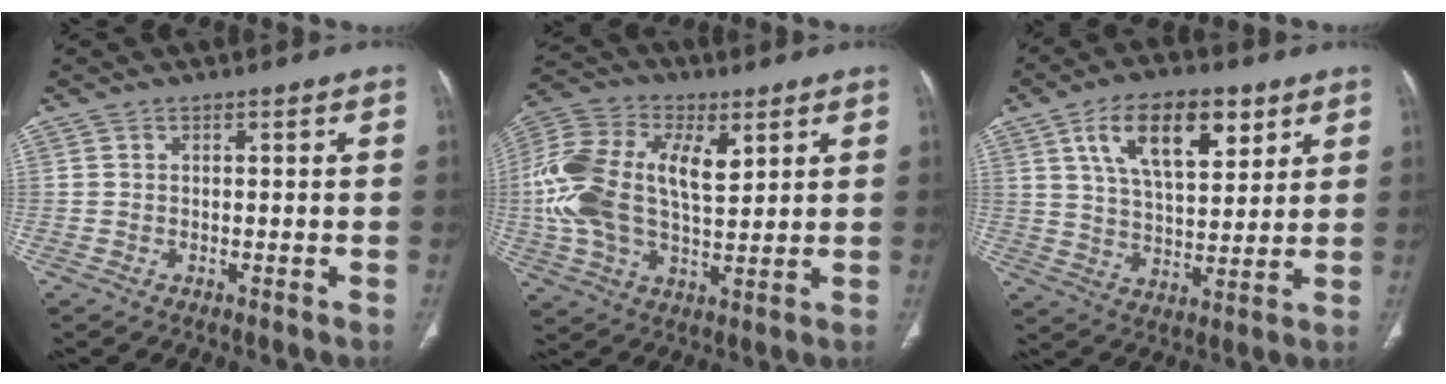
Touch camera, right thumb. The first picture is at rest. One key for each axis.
{"total": 17.9, "fx": 3.8, "fy": 10.2, "fz": 14.3, "tx": -0.287, "ty": 0.008, "tz": 0.065}
{"total": 14.9, "fx": 6.9, "fy": 7.3, "fz": 11.0, "tx": -0.150, "ty": -0.022, "tz": 0.121}